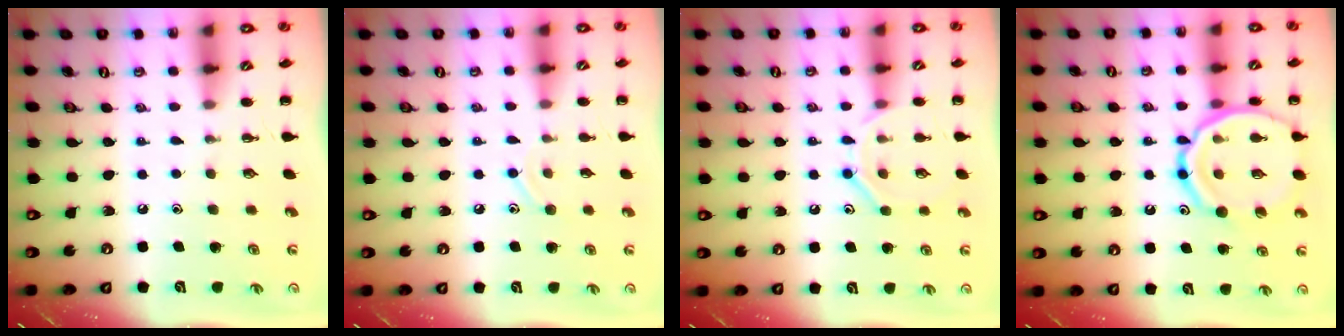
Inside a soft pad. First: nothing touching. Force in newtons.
{"total": 7.5, "press": 7.1, "slide": 2.3}
{"total": 10.8, "press": 10.7, "slide": 0.6}
{"total": 17.6, "press": 17.5, "slide": 2.2}